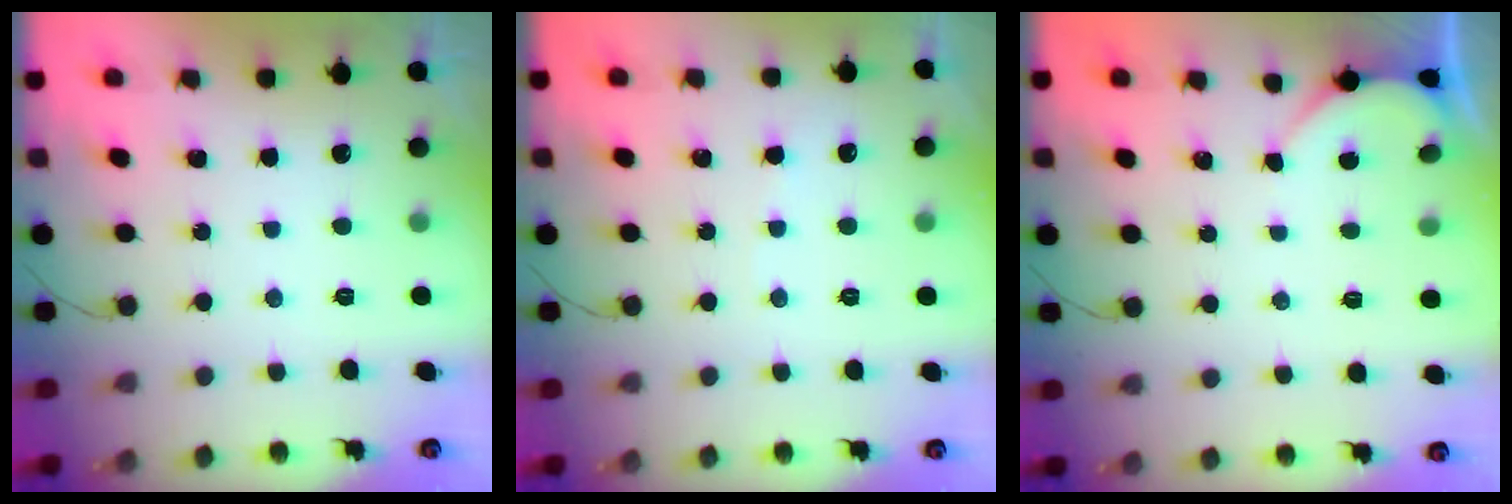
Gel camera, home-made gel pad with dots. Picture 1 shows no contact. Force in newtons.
{"total": 2.7, "press": 2.6, "slide": 0.4}
{"total": 2.1, "press": 2.1, "slide": 0.2}